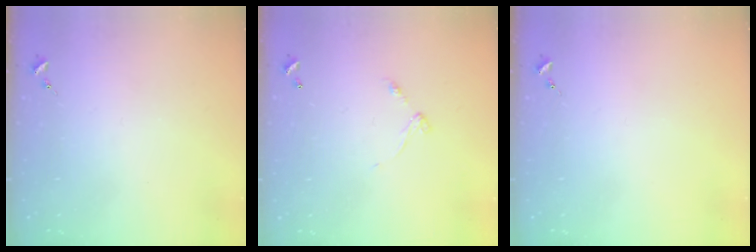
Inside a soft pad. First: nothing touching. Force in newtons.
{"total": 5.6, "press": 5.6, "slide": 0.5}
{"total": 0.0}